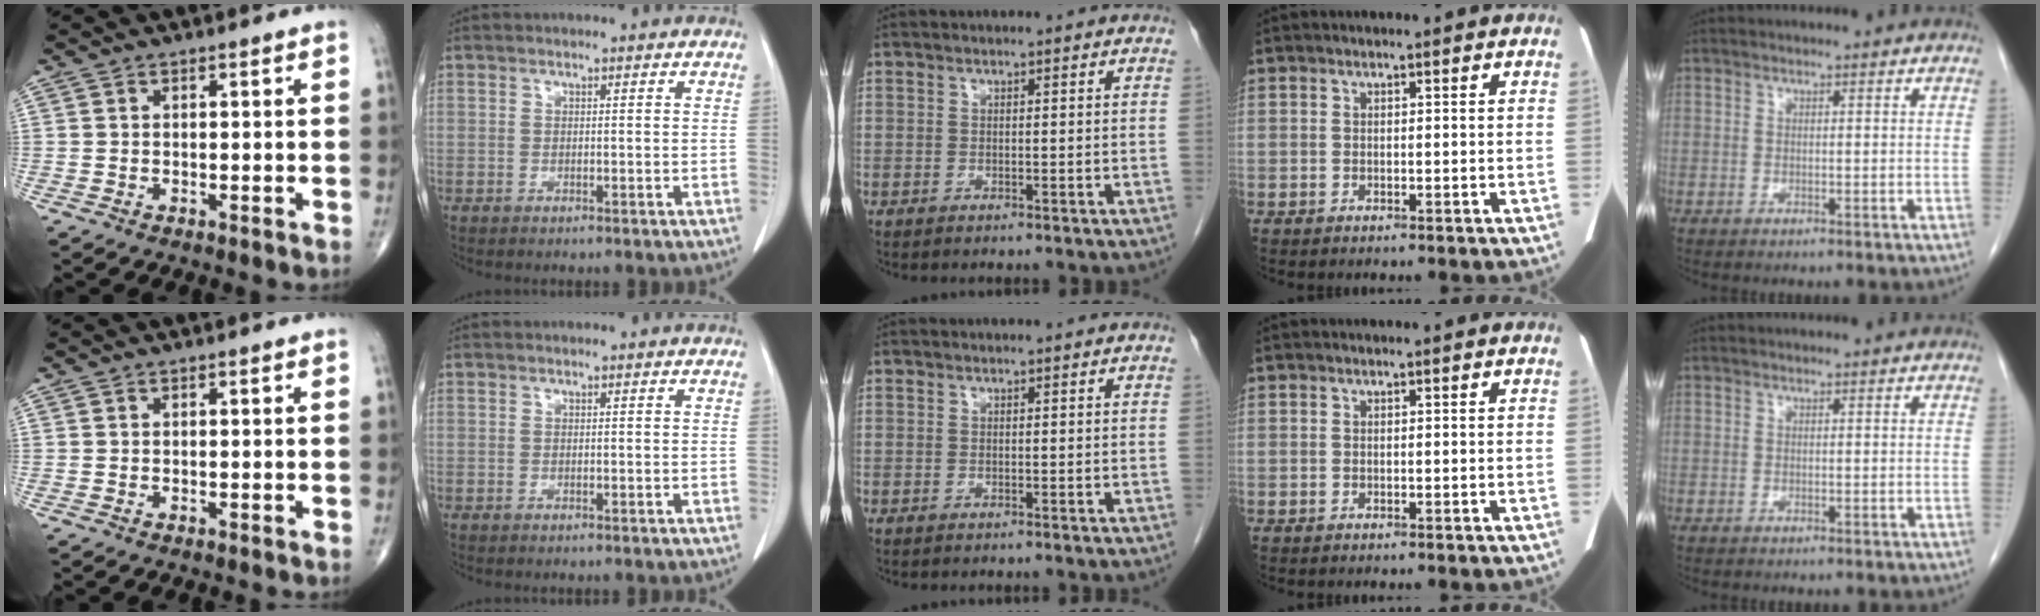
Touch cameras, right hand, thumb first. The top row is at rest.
{}